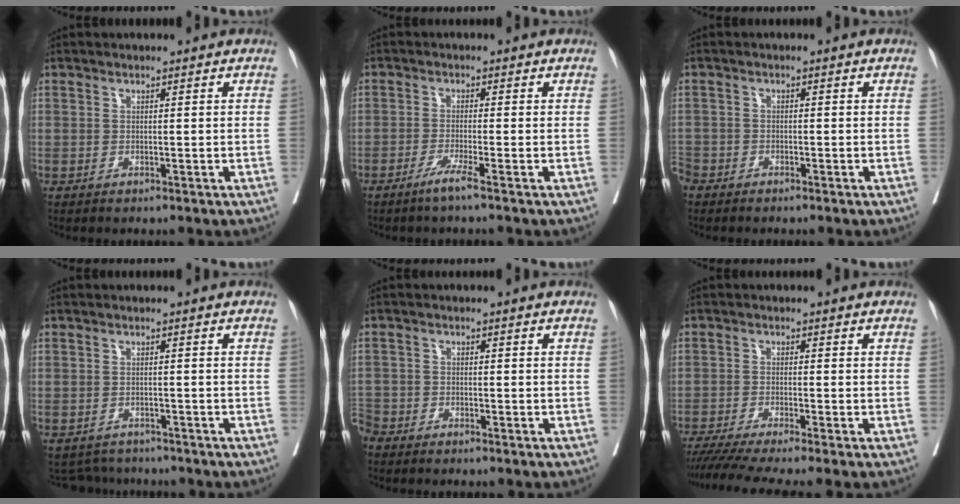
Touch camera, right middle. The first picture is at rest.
{"total": 2.8, "force": [-1.9, -0.8, 1.9], "torque": [-0.038, -0.006, -0.041]}
{"total": 3.2, "force": [-2.7, 1.4, 0.9], "torque": [-0.018, -0.003, -0.056]}
{"total": 3.8, "force": [-3.6, 1.1, -0.6], "torque": [0.009, 0.004, -0.054]}
{"total": 3.4, "force": [-3.2, 1.0, 0.5], "torque": [-0.006, -0.006, -0.067]}
{"total": 9.4, "force": [-7.7, -0.6, 5.4], "torque": [-0.078, -0.018, -0.124]}